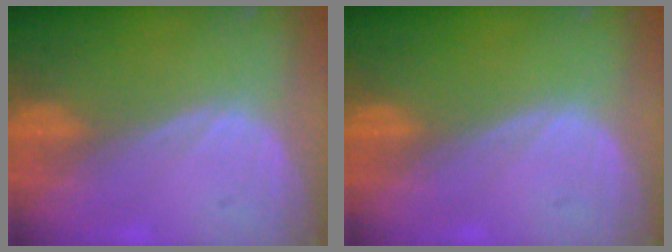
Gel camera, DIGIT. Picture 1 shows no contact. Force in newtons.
{"total": 0.0}